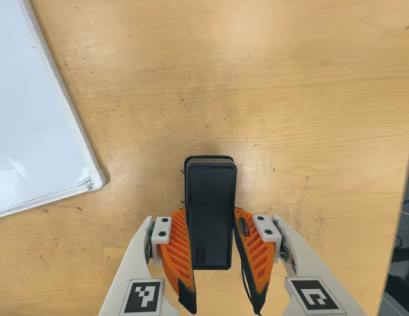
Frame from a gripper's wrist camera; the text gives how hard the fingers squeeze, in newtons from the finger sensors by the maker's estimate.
{"total": 5.9, "left": 4.2, "right": 7.6}